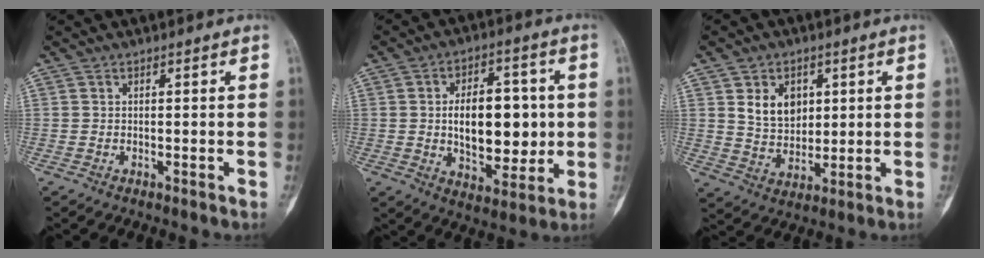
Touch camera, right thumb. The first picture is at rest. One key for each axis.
{"total": 15.3, "fx": 0.3, "fy": 8.7, "fz": 12.6, "tx": -0.150, "ty": 0.003, "tz": 0.011}
{"total": 8.5, "fx": 2.7, "fy": 6.2, "fz": 5.1, "tx": -0.054, "ty": -0.019, "tz": 0.056}